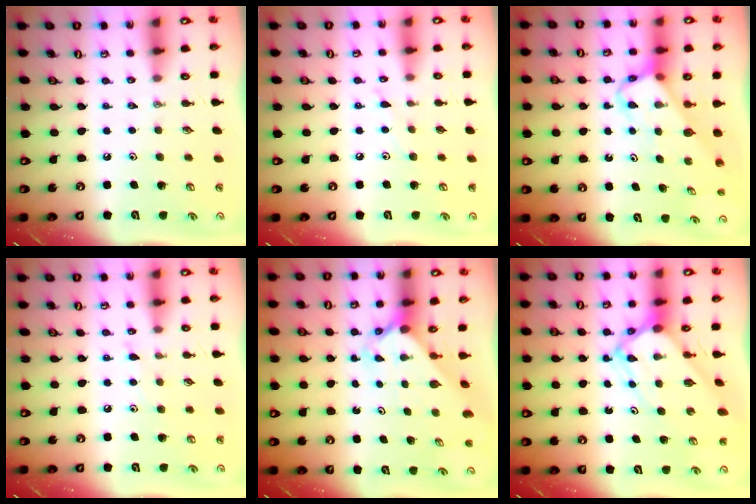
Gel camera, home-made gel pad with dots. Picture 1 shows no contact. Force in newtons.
{"total": 5.4, "press": 5.4, "slide": 0.5}
{"total": 3.9, "press": 3.9, "slide": 0.3}
{"total": 4.9, "press": 4.9, "slide": 0.6}
{"total": 2.4, "press": 2.4, "slide": 0.2}
{"total": 7.0, "press": 7.0, "slide": 0.6}